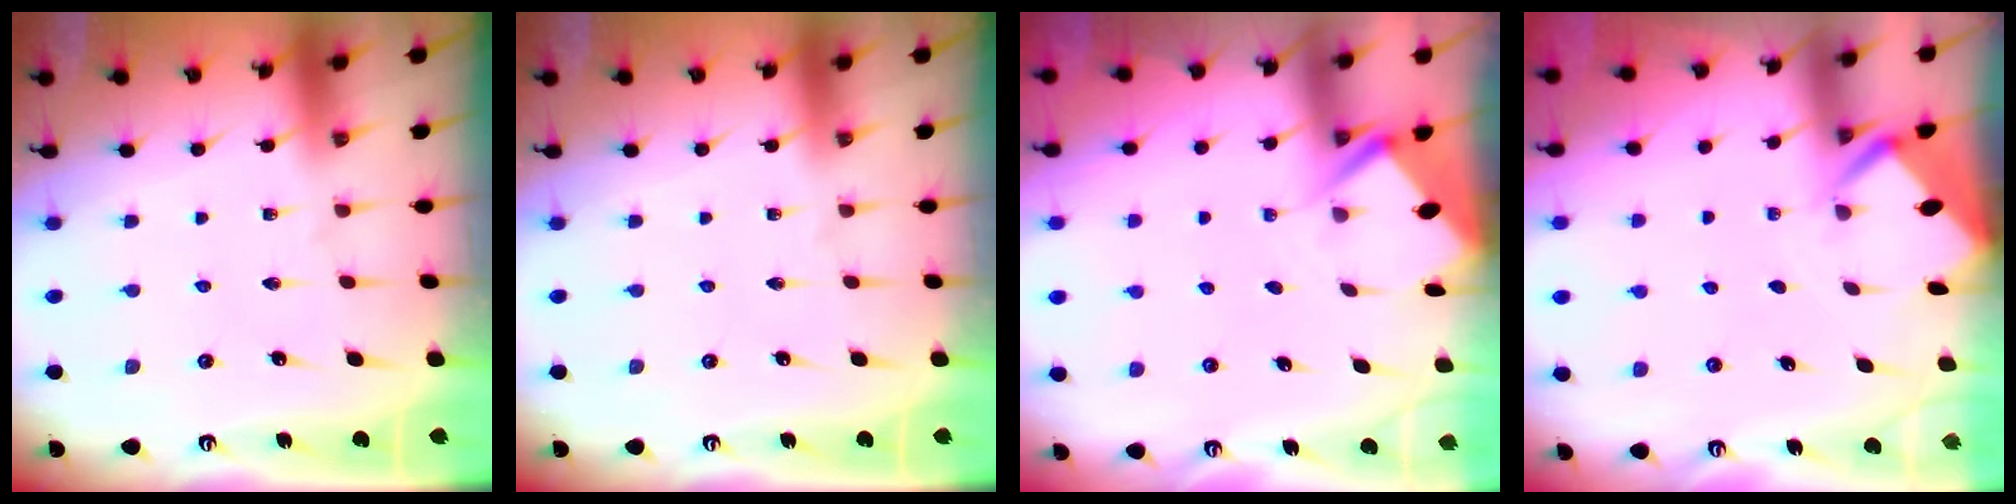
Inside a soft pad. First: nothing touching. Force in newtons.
{"total": 0.0}
{"total": 2.6, "press": 2.6, "slide": 0.1}
{"total": 2.7, "press": 2.7, "slide": 0.2}